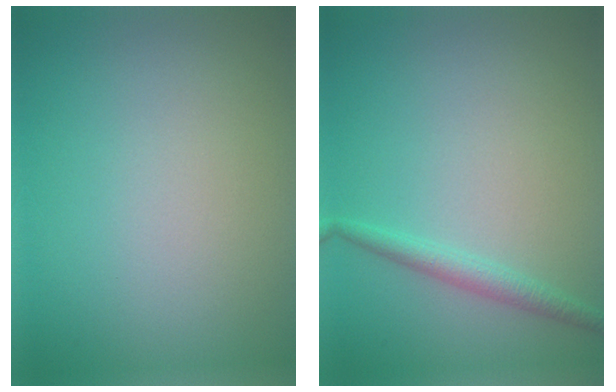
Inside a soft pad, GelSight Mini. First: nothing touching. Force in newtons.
{"total": 1.8, "press": 1.8, "slide": 0.0}